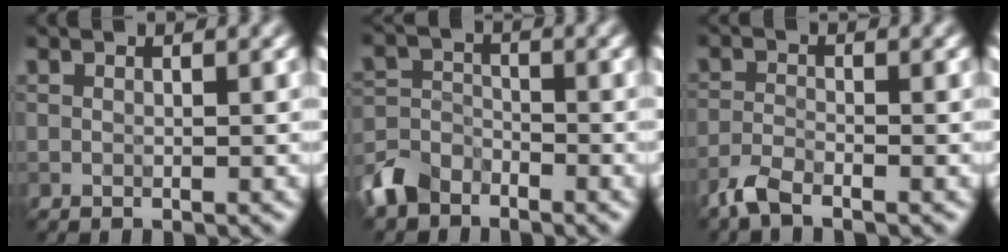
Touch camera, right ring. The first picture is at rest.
{"total": 4.1, "force": [-3.2, 2.4, 1.1], "torque": [-0.026, 0.000, -0.074]}
{"total": 2.6, "force": [-2.1, 0.5, 1.3], "torque": [-0.032, -0.005, -0.052]}